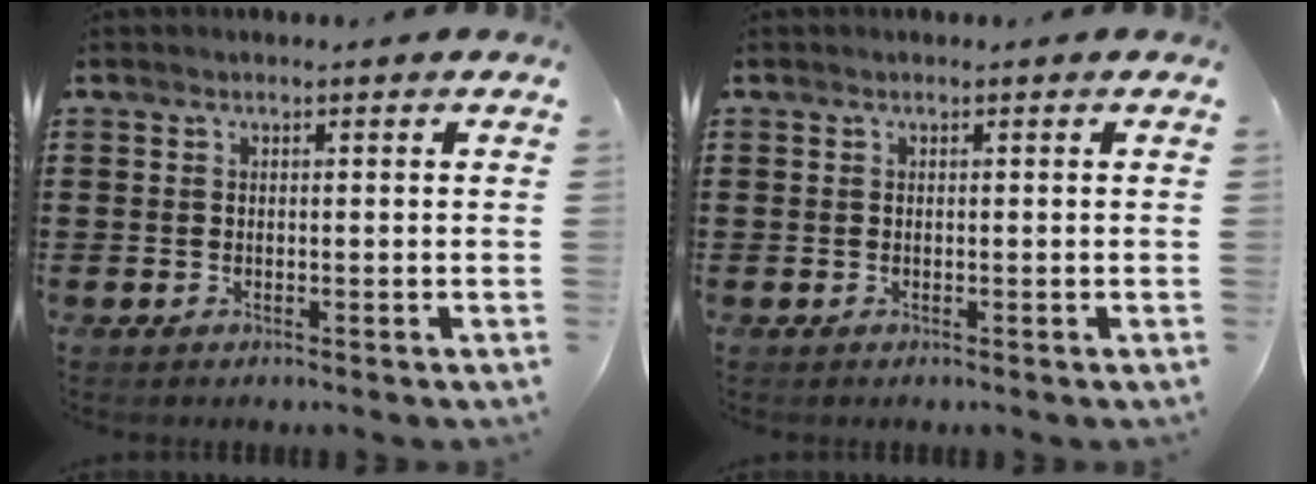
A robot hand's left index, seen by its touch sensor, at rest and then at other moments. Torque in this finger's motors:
{"motor_torque": [0.00, 0.00, 0.00, 0.00]}